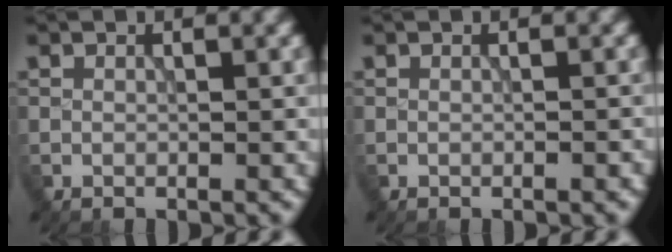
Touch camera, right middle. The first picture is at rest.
{"total": 0.5, "force": [-0.2, 0.2, 0.4], "torque": [-0.005, 0.001, -0.006]}